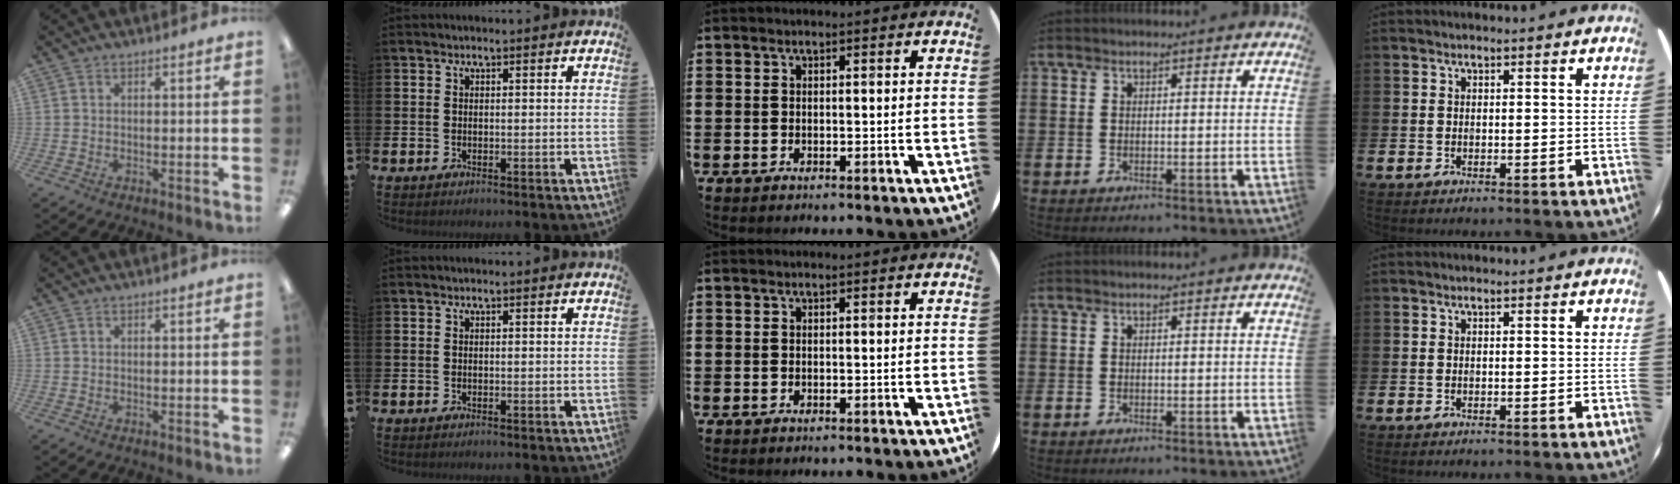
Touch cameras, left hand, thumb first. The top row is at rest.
{}